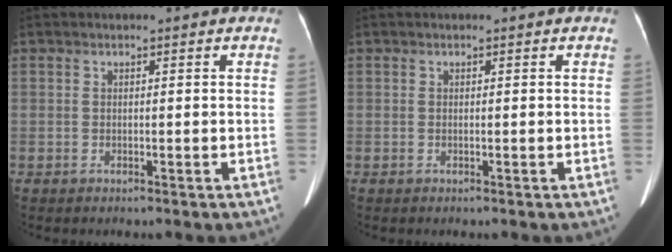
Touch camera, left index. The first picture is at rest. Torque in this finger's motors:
{"motor_torque": [0.03, 0.09, 0.00, 0.01]}